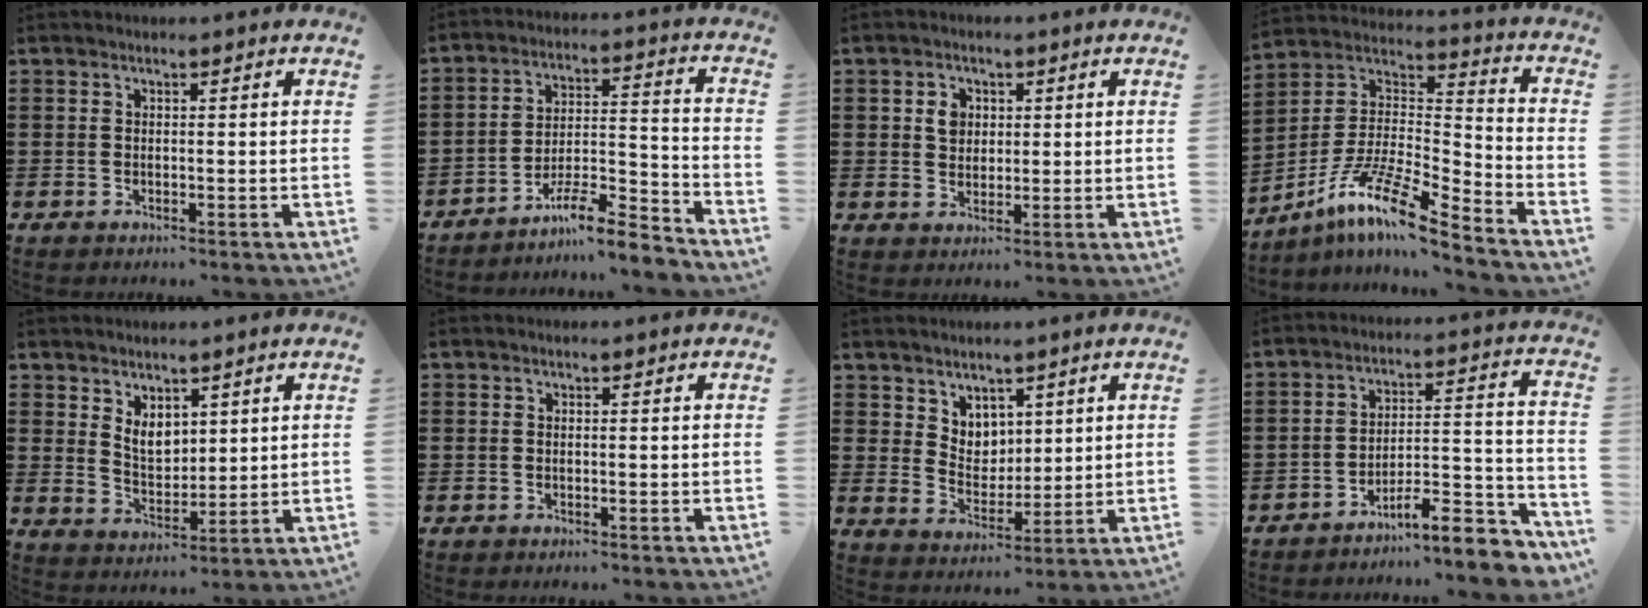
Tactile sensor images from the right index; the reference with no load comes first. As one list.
[{"total": 8.4, "force": [-7.3, 1.3, 3.8], "torque": [-0.060, 0.021, -0.138]}, {"total": 3.4, "force": [0.9, 2.7, 1.8], "torque": [-0.036, 0.008, 0.013]}, {"total": 12.2, "force": [-9.2, 1.3, 7.9], "torque": [-0.164, 0.004, -0.185]}, {"total": 4.6, "force": [2.6, 3.0, 2.4], "torque": [-0.049, 0.000, 0.047]}, {"total": 0.0}, {"total": 5.1, "force": [3.7, 3.6, 0.1], "torque": [-0.025, -0.001, 0.069]}, {"total": 8.4, "force": [-6.8, 1.8, 4.6], "torque": [-0.064, 0.012, -0.126]}]